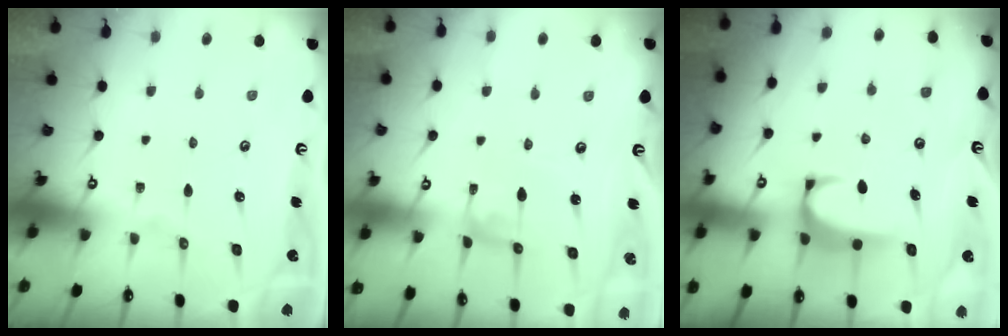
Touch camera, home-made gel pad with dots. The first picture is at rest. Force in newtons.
{"total": 2.2, "press": 2.2, "slide": 0.1}
{"total": 1.9, "press": 1.9, "slide": 0.3}